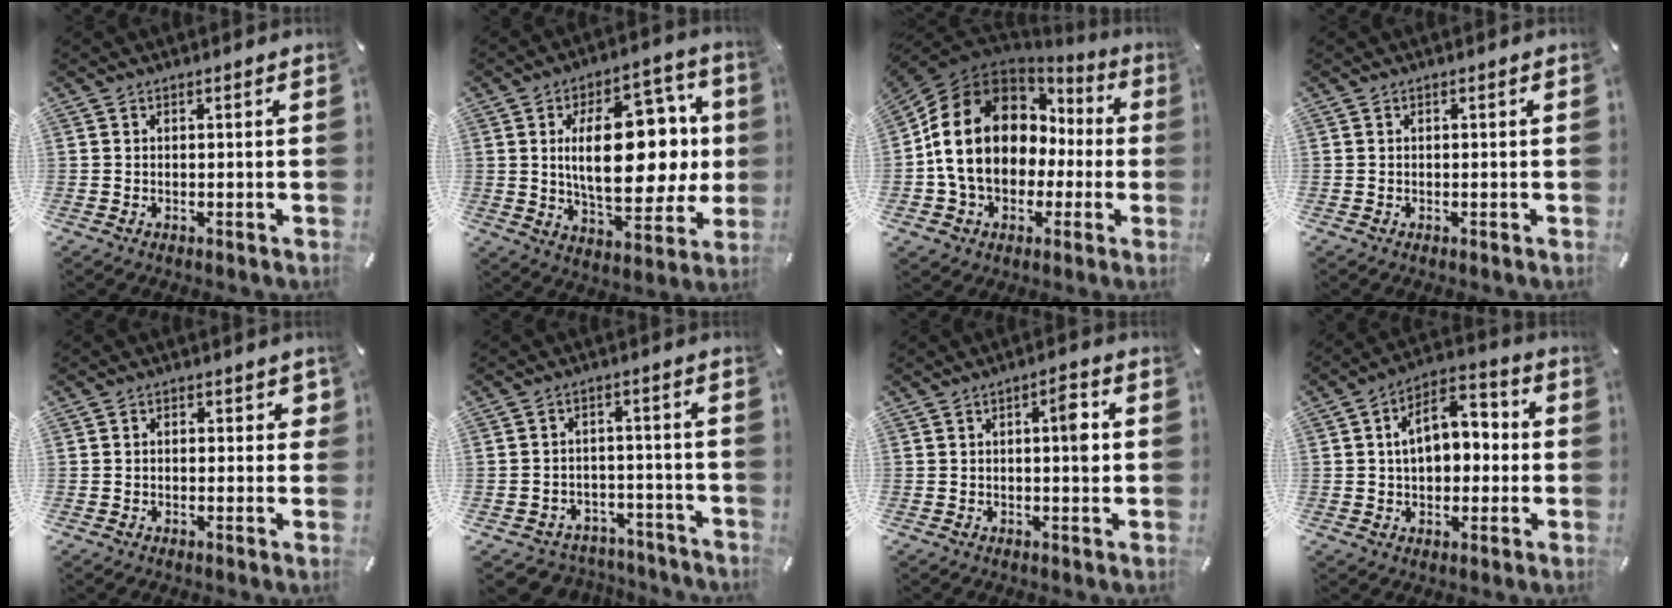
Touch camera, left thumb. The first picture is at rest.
{"total": 22.9, "force": [3.0, 12.2, 19.1], "torque": [-0.293, -0.006, 0.047]}
{"total": 18.5, "force": [0.8, 15.0, 10.9], "torque": [-0.235, -0.001, 0.013]}
{"total": 0.0}
{"total": 2.2, "force": [-0.5, 1.6, 1.4], "torque": [-0.010, 0.002, -0.014]}
{"total": 4.6, "force": [-2.7, 3.6, 1.0], "torque": [-0.022, 0.016, -0.052]}
{"total": 5.2, "force": [0.3, 1.7, 4.9], "torque": [-0.062, 0.000, -0.004]}
{"total": 10.4, "force": [1.3, 7.4, 7.2], "torque": [-0.103, 0.003, 0.021]}